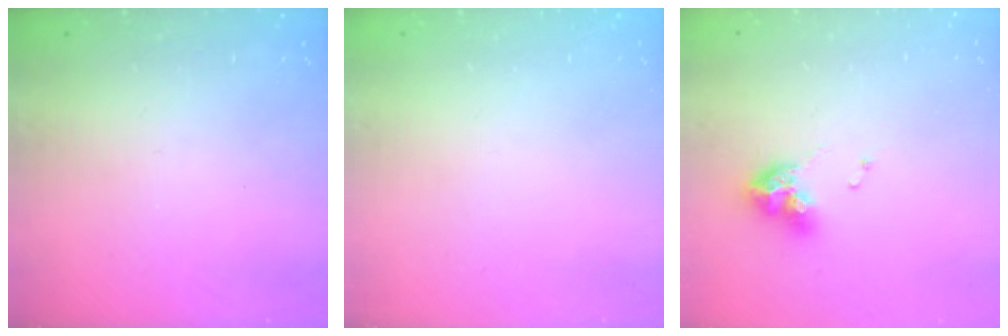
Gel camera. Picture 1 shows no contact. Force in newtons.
{"total": 0.0}
{"total": 9.5, "press": 9.5, "slide": 1.1}